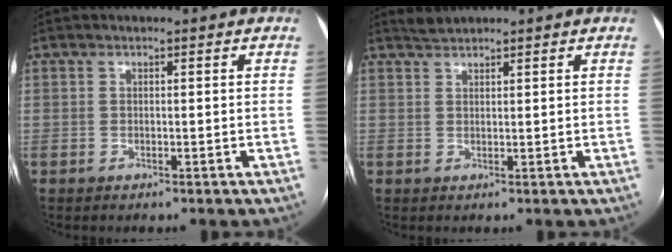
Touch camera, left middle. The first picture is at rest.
{"total": 1.4, "force": [1.4, 0.0, 0.0], "torque": [-0.004, 0.007, 0.033]}